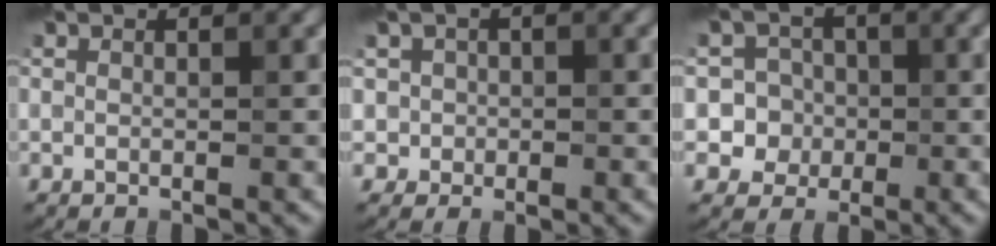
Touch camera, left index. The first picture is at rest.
{"total": 1.8, "force": [0.2, 1.8, 0.2], "torque": [0.011, 0.006, -0.002]}
{"total": 5.9, "force": [-1.1, 5.7, 0.9], "torque": [0.004, 0.024, -0.042]}